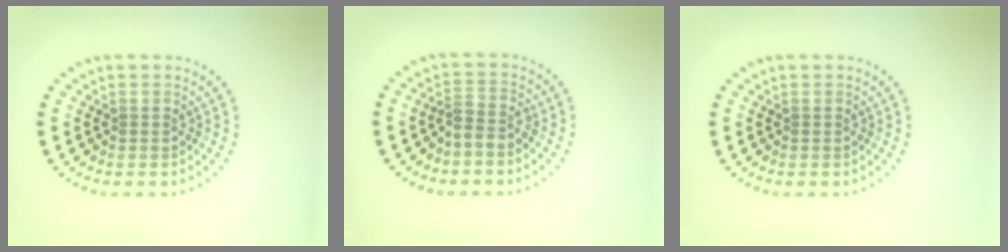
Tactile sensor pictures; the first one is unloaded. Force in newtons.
{"total": 2.0, "press": 1.4, "slide": 1.3}
{"total": 0.0}